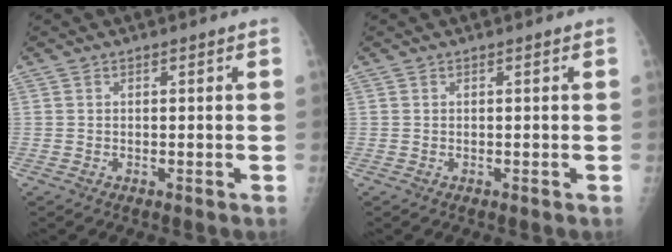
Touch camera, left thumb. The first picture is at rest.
{"total": 0.0}